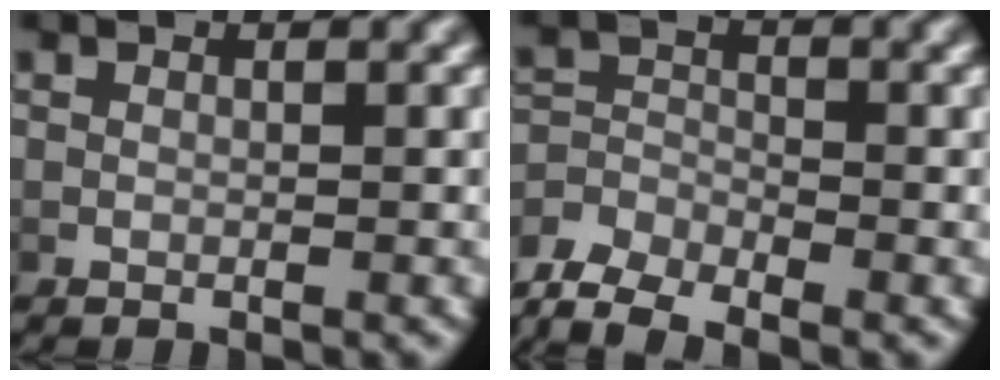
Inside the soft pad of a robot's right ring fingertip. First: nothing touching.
{"total": 5.5, "force": [-3.6, 3.5, 2.2], "torque": [-0.054, -0.027, -0.054]}